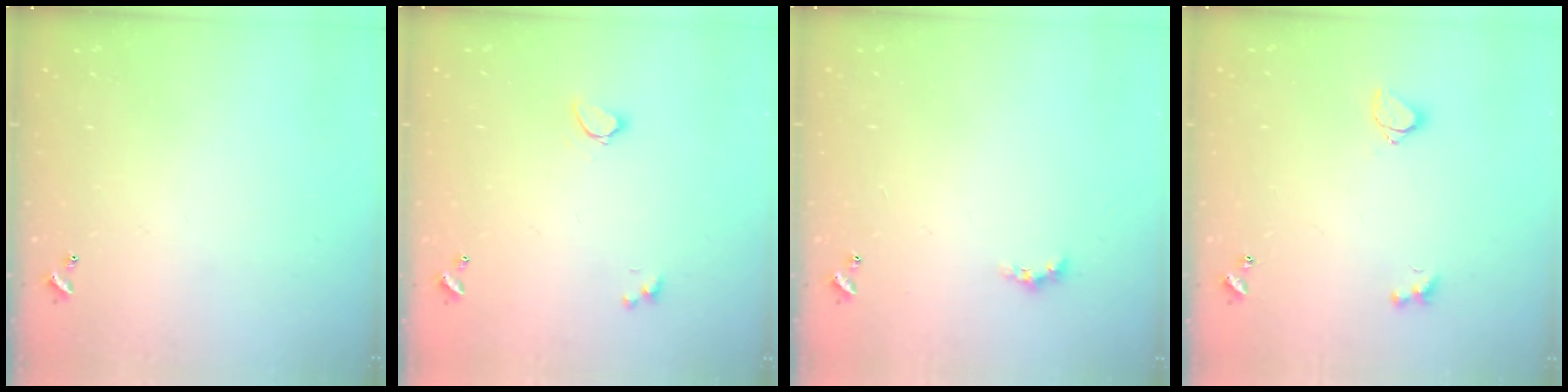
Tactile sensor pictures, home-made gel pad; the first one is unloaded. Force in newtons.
{"total": 1.0, "press": 1.0, "slide": 0.2}
{"total": 0.8, "press": 0.7, "slide": 0.4}
{"total": 2.9, "press": 2.8, "slide": 0.7}